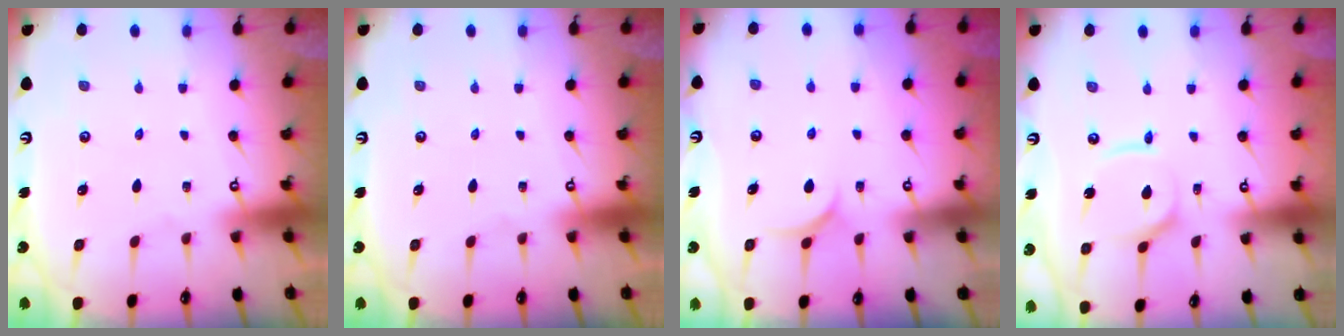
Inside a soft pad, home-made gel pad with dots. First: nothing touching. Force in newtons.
{"total": 0.0}
{"total": 7.2, "press": 7.2, "slide": 0.2}
{"total": 9.4, "press": 9.4, "slide": 1.0}